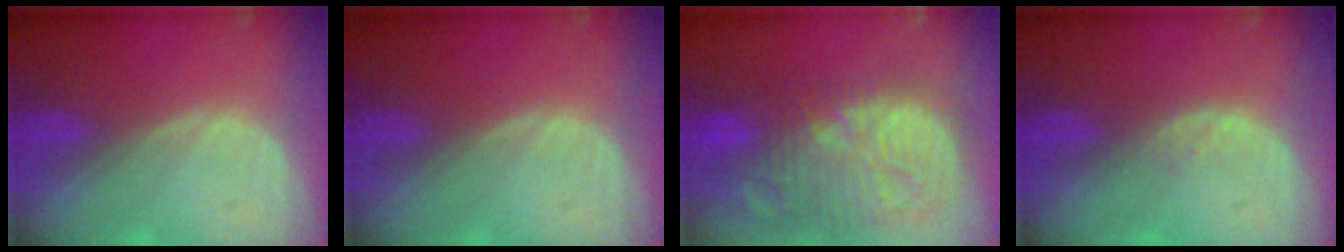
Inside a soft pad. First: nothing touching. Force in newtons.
{"total": 0.0}
{"total": 15.0, "press": 13.0, "slide": 7.4}
{"total": 1.0, "press": 1.0, "slide": 0.2}